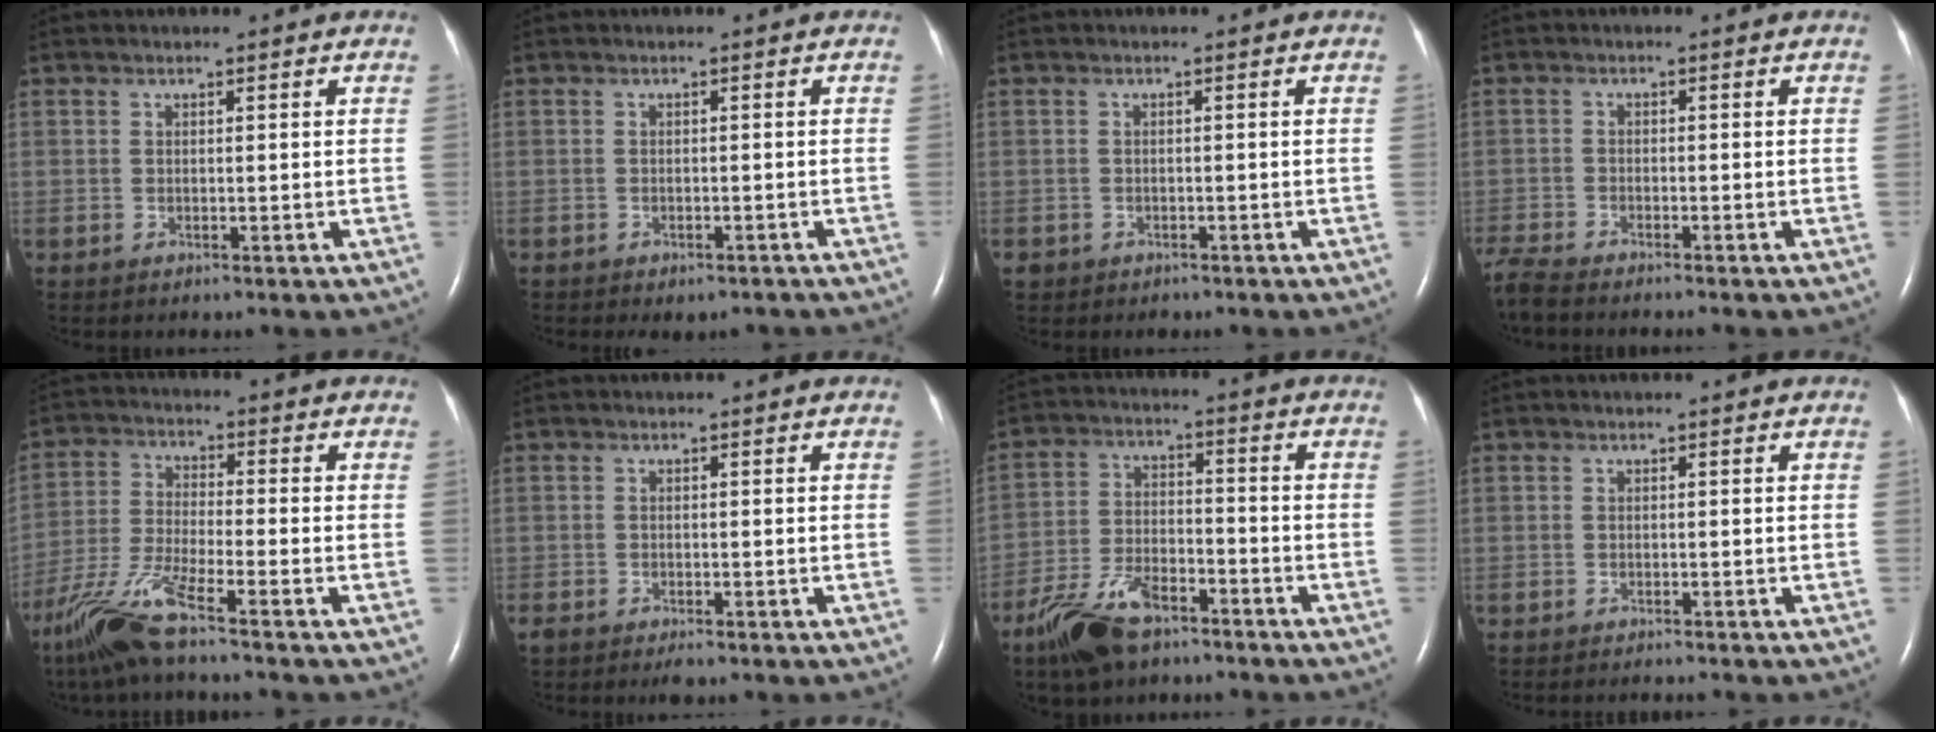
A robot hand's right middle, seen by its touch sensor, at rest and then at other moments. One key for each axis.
{"total": 3.5, "fx": -2.9, "fy": 1.7, "fz": 1.1, "tx": -0.008, "ty": 0.001, "tz": -0.032}
{"total": 2.5, "fx": -1.8, "fy": 1.5, "fz": 0.6, "tx": -0.016, "ty": -0.001, "tz": -0.022}
{"total": 5.4, "fx": -5.1, "fy": 0.1, "fz": 1.9, "tx": -0.040, "ty": -0.021, "tz": -0.092}
{"total": 10.2, "fx": -7.4, "fy": 0.0, "fz": 7.0, "tx": -0.155, "ty": -0.030, "tz": -0.146}
{"total": 2.9, "fx": -2.3, "fy": 0.9, "fz": 1.6, "tx": -0.030, "ty": -0.009, "tz": -0.032}
{"total": 10.2, "fx": -7.3, "fy": 4.1, "fz": 5.9, "tx": -0.125, "ty": -0.009, "tz": -0.135}
{"total": 1.4, "fx": -1.3, "fy": 0.2, "fz": 0.2, "tx": -0.004, "ty": -0.006, "tz": -0.018}